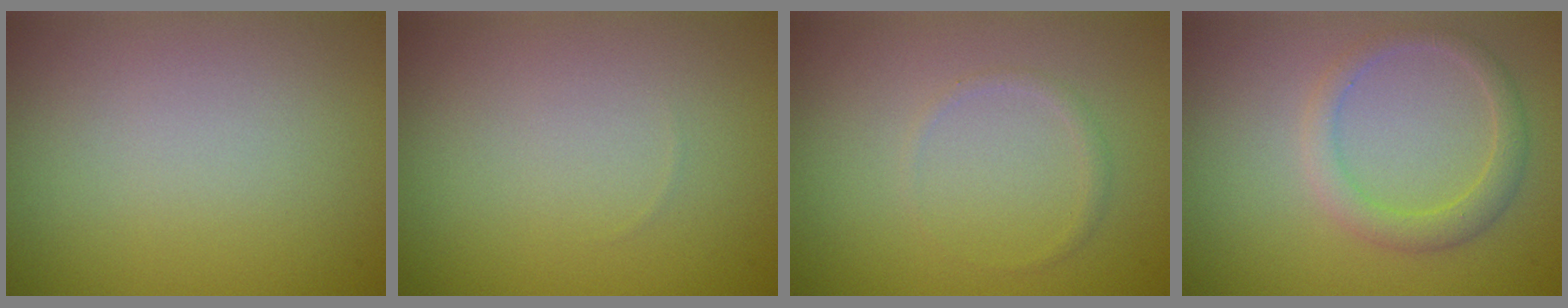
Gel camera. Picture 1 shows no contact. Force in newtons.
{"total": 0.0}
{"total": 0.7, "press": 0.7, "slide": 0.0}
{"total": 2.2, "press": 2.2, "slide": 0.1}